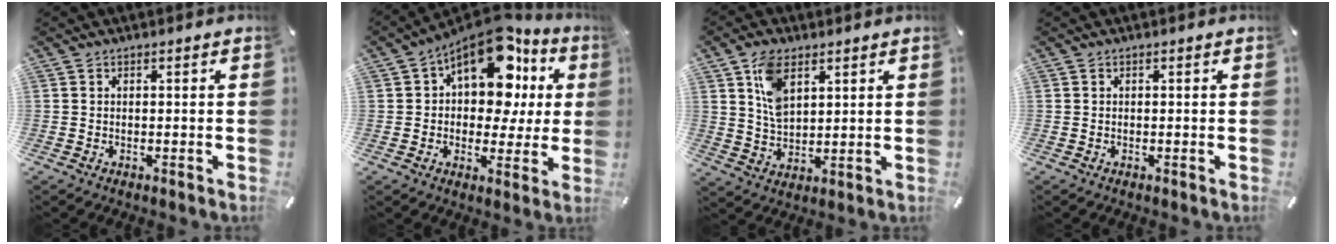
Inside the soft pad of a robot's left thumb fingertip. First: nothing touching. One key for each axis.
{"total": 16.7, "fx": 7.6, "fy": 9.8, "fz": 11.1, "tx": -0.166, "ty": -0.053, "tz": 0.133}
{"total": 8.4, "fx": 4.0, "fy": 4.9, "fz": 5.4, "tx": -0.110, "ty": -0.003, "tz": 0.073}
{"total": 0.0}